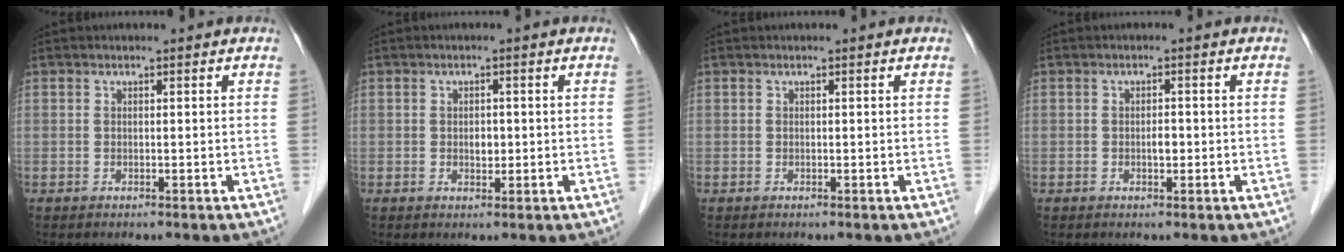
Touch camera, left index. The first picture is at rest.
{"total": 1.6, "force": [-0.1, 1.1, 1.2], "torque": [-0.020, 0.001, 0.000]}
{"total": 0.0}
{"total": 1.3, "force": [-0.3, 0.6, 1.1], "torque": [-0.020, 0.002, -0.005]}